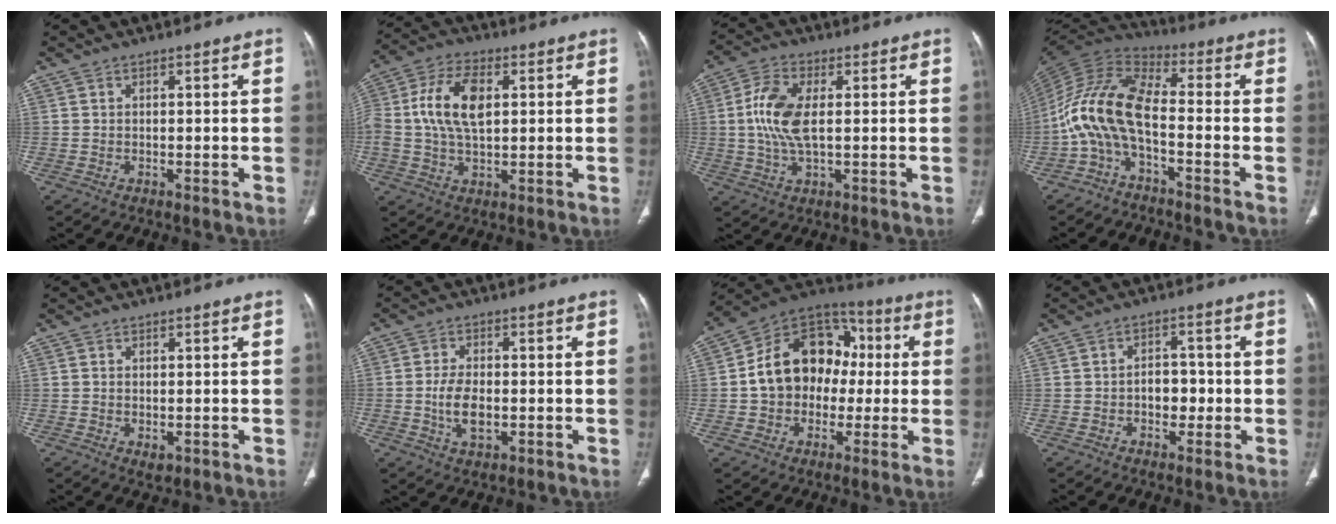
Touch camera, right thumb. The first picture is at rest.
{"total": 11.4, "force": [1.8, 6.4, 9.3], "torque": [-0.187, 0.015, 0.030]}
{"total": 9.4, "force": [0.9, 4.4, 8.3], "torque": [-0.187, 0.003, 0.016]}
{"total": 11.9, "force": [-3.7, 5.0, 10.2], "torque": [-0.216, 0.065, -0.087]}
{"total": 1.7, "force": [-0.3, 1.2, 1.2], "torque": [-0.017, -0.004, 0.000]}
{"total": 6.3, "force": [-1.1, 3.6, 5.0], "torque": [-0.091, 0.004, -0.016]}
{"total": 17.8, "force": [0.1, 14.0, 11.0], "torque": [-0.139, 0.043, -0.004]}
{"total": 5.0, "force": [-0.9, 3.5, 3.4], "torque": [-0.023, 0.014, -0.017]}